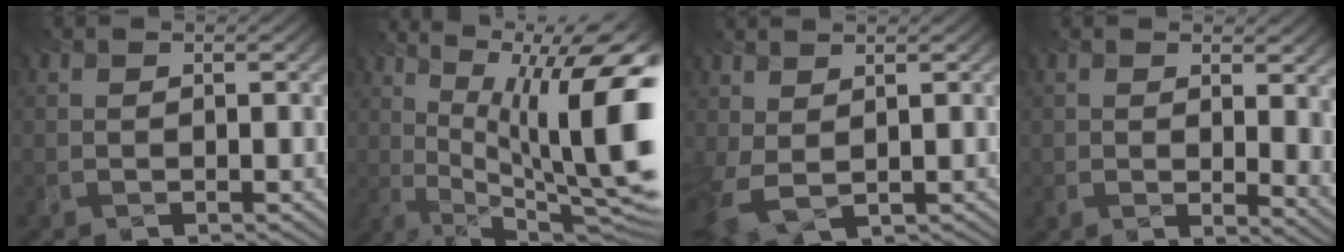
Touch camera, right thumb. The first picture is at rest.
{"total": 17.2, "force": [3.1, 7.3, 15.2], "torque": [-0.209, 0.011, 0.050]}
{"total": 4.8, "force": [0.3, 2.8, 3.9], "torque": [-0.125, -0.007, 0.014]}
{"total": 7.4, "force": [3.1, 2.9, 6.1], "torque": [-0.095, 0.007, 0.044]}